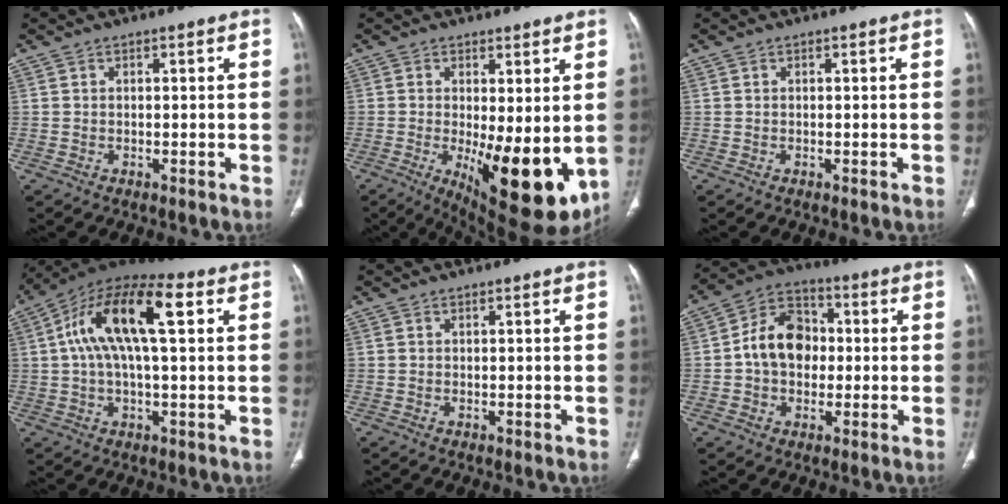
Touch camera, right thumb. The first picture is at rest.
{"total": 15.0, "force": [-2.3, 5.4, 13.8], "torque": [-0.195, -0.034, -0.013]}
{"total": 0.0}
{"total": 17.3, "force": [4.2, 6.7, 15.3], "torque": [-0.277, 0.035, 0.065]}
{"total": 0.0}
{"total": 11.3, "force": [0.0, 8.6, 7.3], "torque": [-0.097, 0.027, -0.009]}